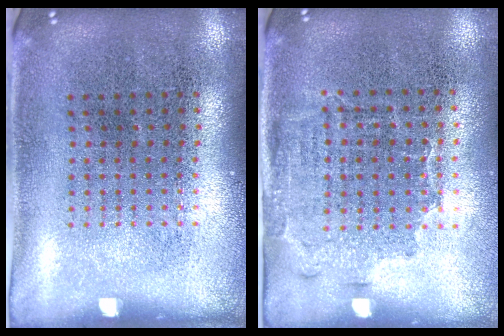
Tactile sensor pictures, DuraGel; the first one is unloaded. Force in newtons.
{"total": 1.6, "press": 1.3, "slide": 1.0}